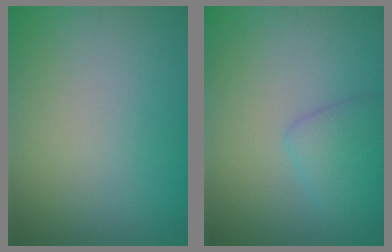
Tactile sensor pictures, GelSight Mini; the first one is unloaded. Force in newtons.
{"total": 2.5, "press": 2.4, "slide": 0.2}